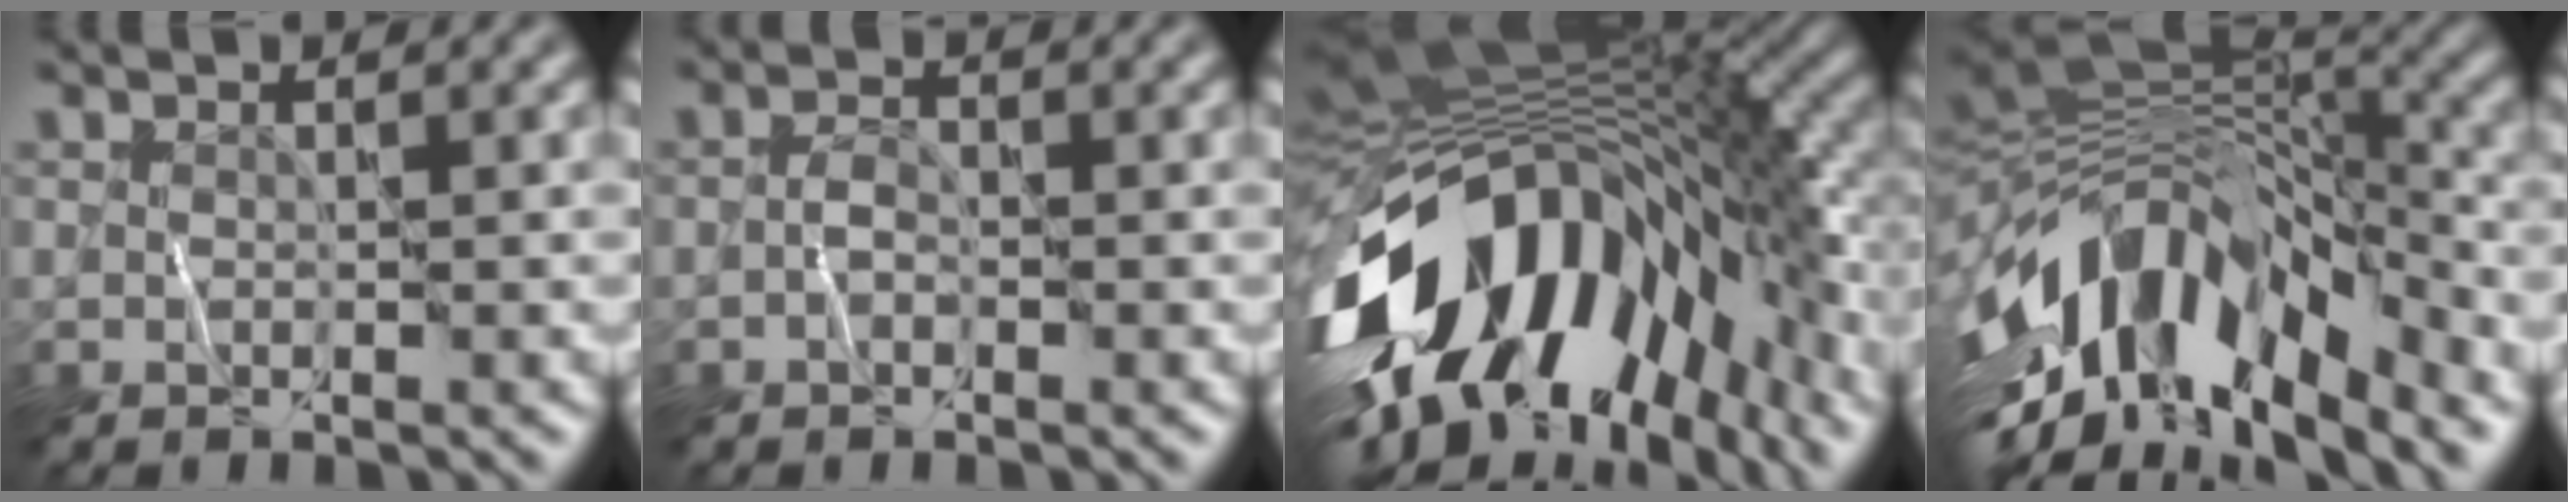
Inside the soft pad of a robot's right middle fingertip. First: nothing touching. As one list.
[{"total": 1.0, "force": [-0.4, 0.6, 0.7], "torque": [-0.011, 0.005, -0.012]}, {"total": 16.9, "force": [-4.9, 8.7, 13.6], "torque": [-0.230, -0.021, -0.082]}, {"total": 13.8, "force": [-5.7, 6.3, 11.0], "torque": [-0.198, 0.015, -0.099]}]